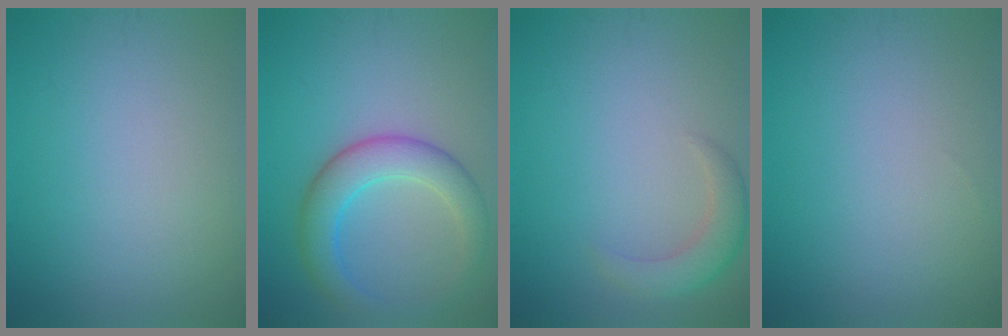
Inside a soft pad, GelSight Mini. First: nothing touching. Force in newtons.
{"total": 5.1, "press": 5.1, "slide": 0.1}
{"total": 2.8, "press": 2.8, "slide": 0.2}
{"total": 0.0}